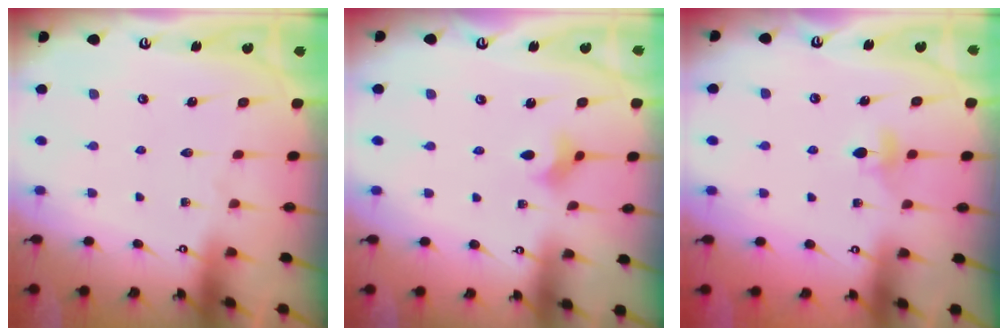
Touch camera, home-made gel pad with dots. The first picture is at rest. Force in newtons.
{"total": 2.2, "press": 2.2, "slide": 0.2}
{"total": 4.1, "press": 4.0, "slide": 0.9}